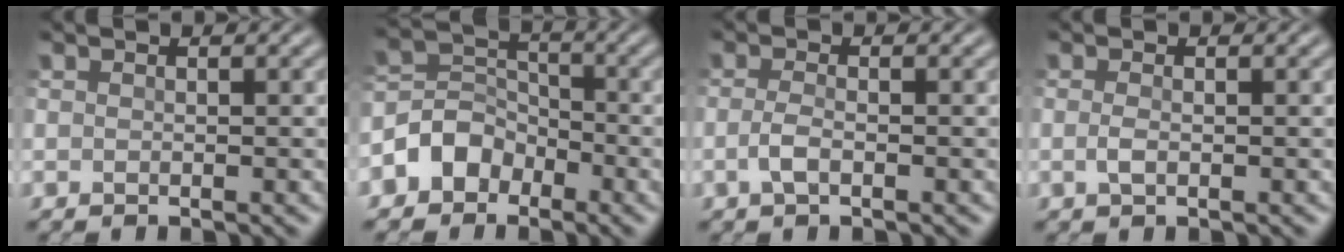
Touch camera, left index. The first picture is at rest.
{"total": 3.7, "force": [-2.1, 2.8, 1.0], "torque": [-0.015, 0.013, -0.047]}
{"total": 1.4, "force": [-0.4, 0.4, 1.2], "torque": [-0.031, 0.004, -0.011]}
{"total": 0.8, "force": [0.0, 0.3, 0.7], "torque": [-0.022, 0.001, -0.002]}